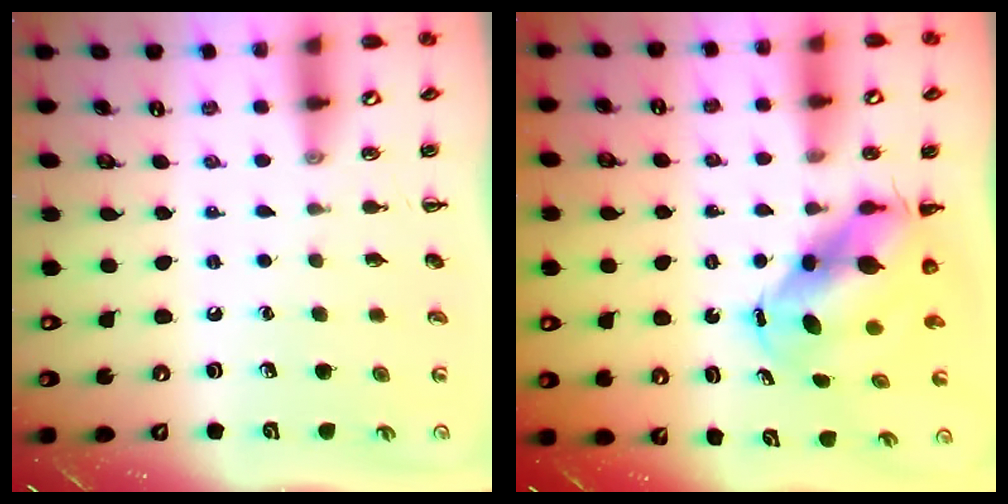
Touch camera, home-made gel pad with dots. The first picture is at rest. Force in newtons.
{"total": 7.9, "press": 7.7, "slide": 1.9}